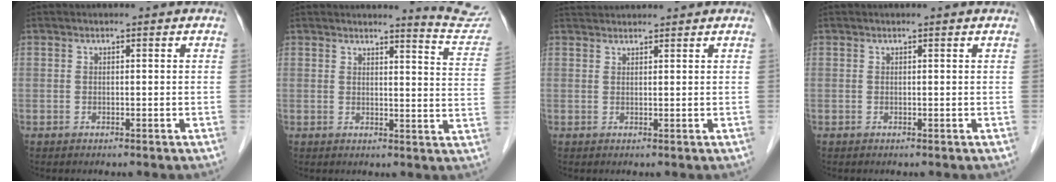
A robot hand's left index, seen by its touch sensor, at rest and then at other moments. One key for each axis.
{"total": 7.9, "fx": 7.9, "fy": -0.8, "fz": 0.4, "tx": -0.005, "ty": -0.077, "tz": 0.069}
{"total": 3.4, "fx": 3.3, "fy": 0.2, "fz": 0.6, "tx": -0.010, "ty": 0.032, "tz": 0.057}
{"total": 0.0}